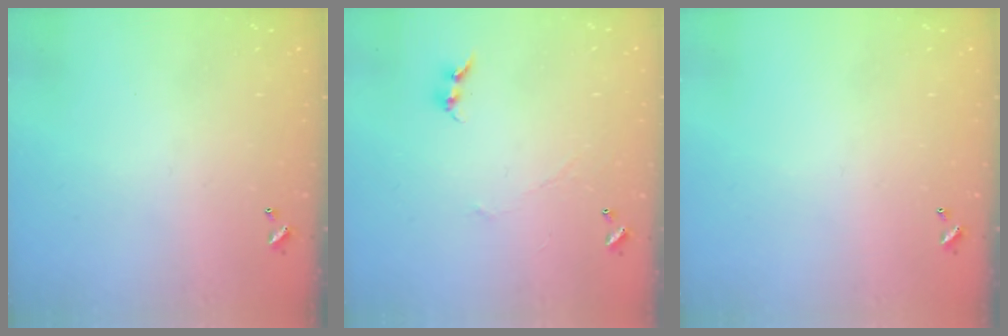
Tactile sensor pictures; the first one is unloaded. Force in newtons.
{"total": 0.7, "press": 0.4, "slide": 0.6}
{"total": 0.0}